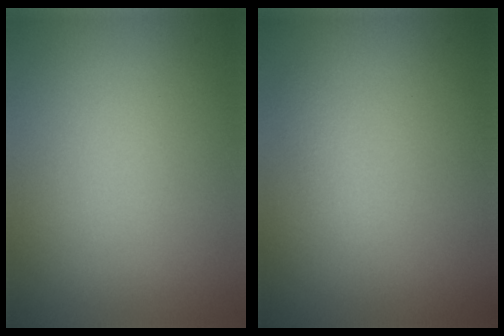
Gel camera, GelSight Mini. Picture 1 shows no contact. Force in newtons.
{"total": 1.1, "press": 1.1, "slide": 0.0}